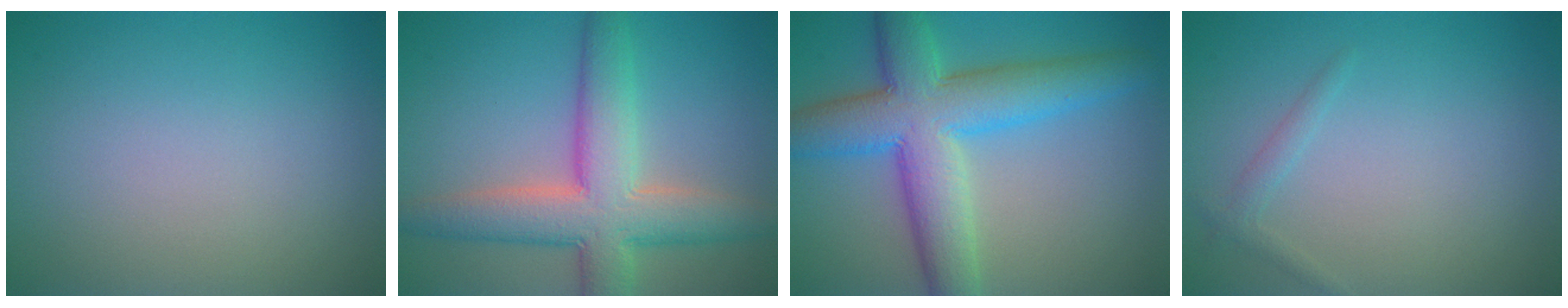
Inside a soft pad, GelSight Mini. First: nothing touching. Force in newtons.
{"total": 7.9, "press": 7.9, "slide": 0.6}
{"total": 9.4, "press": 9.4, "slide": 0.1}
{"total": 1.1, "press": 1.1, "slide": 0.0}